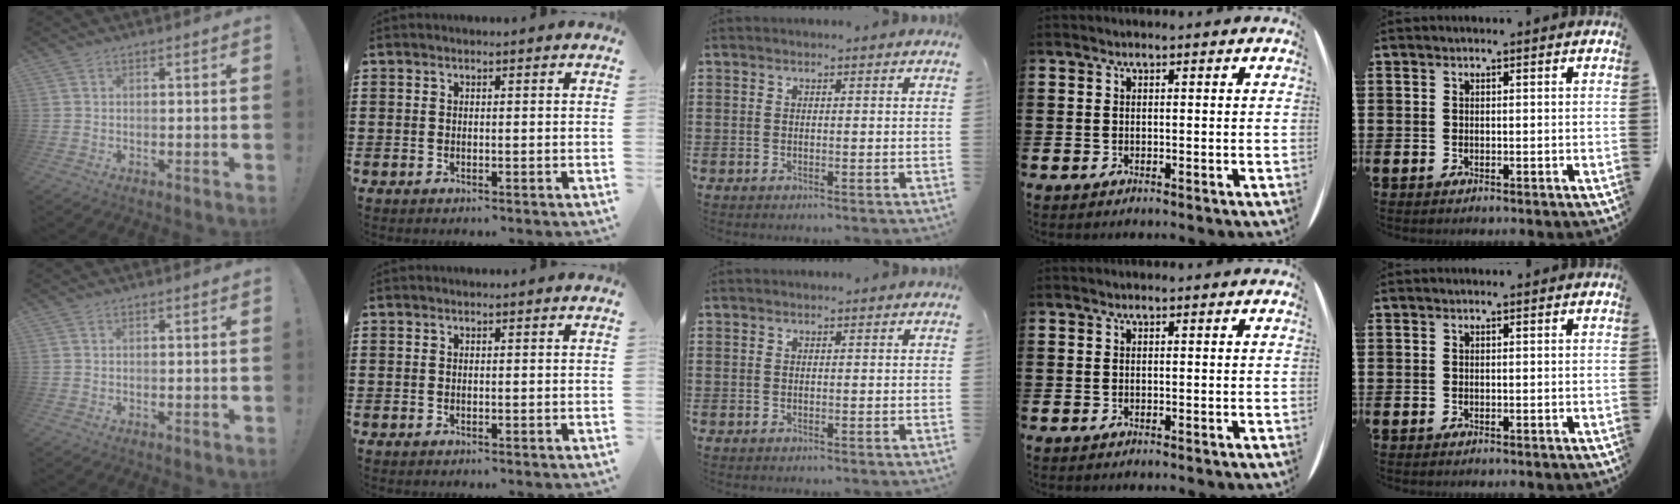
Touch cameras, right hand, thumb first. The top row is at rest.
{}